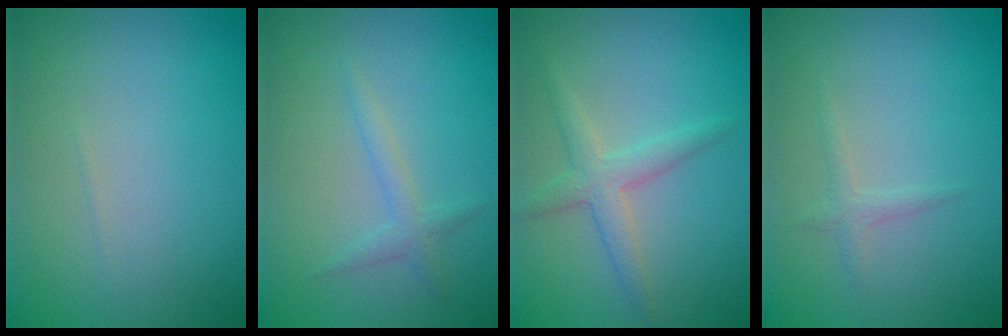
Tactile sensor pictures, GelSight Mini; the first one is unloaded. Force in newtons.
{"total": 1.5, "press": 1.5, "slide": 0.1}
{"total": 2.8, "press": 2.8, "slide": 0.1}
{"total": 1.1, "press": 1.0, "slide": 0.1}